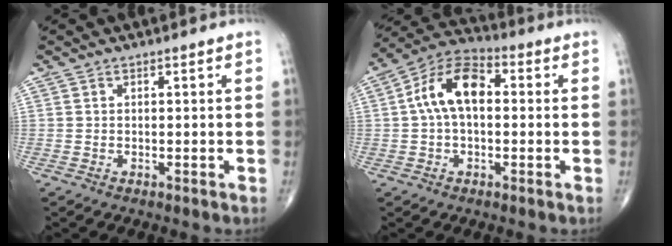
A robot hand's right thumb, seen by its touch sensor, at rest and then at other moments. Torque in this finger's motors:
{"motor_torque": [0.36, 0.83, 1.30, 0.08, 0.10]}